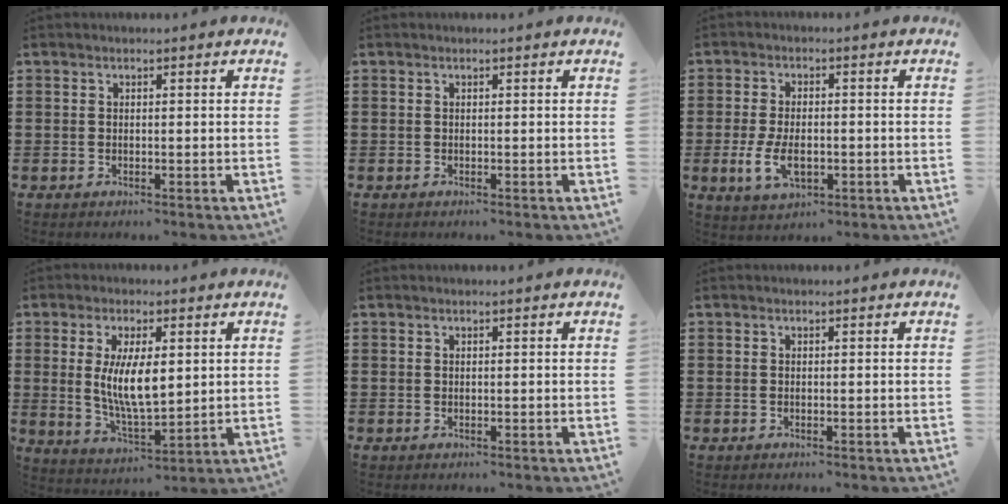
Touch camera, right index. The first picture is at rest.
{"total": 0.0}
{"total": 5.7, "force": [-1.4, 3.1, 4.6], "torque": [-0.101, -0.003, -0.026]}
{"total": 8.7, "force": [1.3, 3.4, 7.9], "torque": [-0.152, 0.001, 0.020]}
{"total": 0.0}
{"total": 0.0}